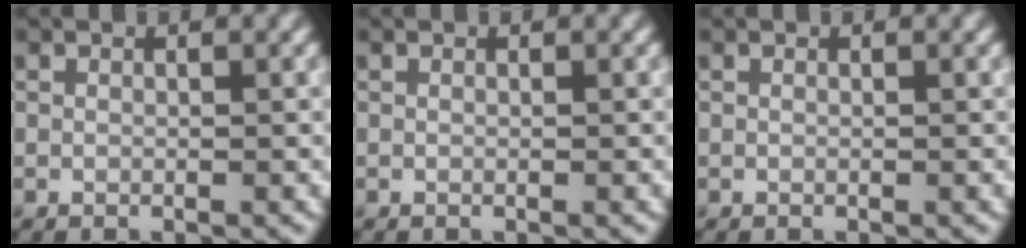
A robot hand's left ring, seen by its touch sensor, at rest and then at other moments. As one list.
[{"total": 0.0}, {"total": 0.0}]